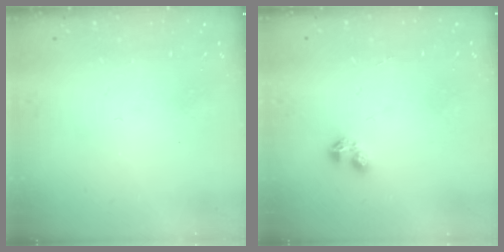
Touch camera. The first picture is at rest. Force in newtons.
{"total": 2.7, "press": 2.7, "slide": 0.4}